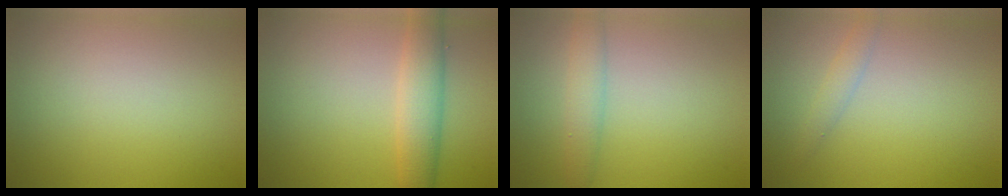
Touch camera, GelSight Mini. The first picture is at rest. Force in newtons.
{"total": 3.9, "press": 3.9, "slide": 0.1}
{"total": 2.6, "press": 2.6, "slide": 0.0}
{"total": 1.4, "press": 1.4, "slide": 0.0}